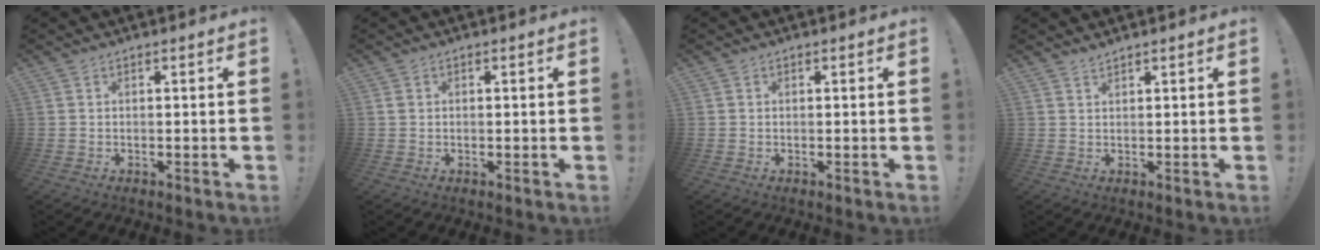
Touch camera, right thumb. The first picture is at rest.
{"total": 0.8, "force": [0.0, 0.6, 0.5], "torque": [-0.003, 0.003, -0.002]}
{"total": 0.0}
{"total": 1.4, "force": [1.3, 0.2, 0.3], "torque": [0.000, -0.009, 0.023]}